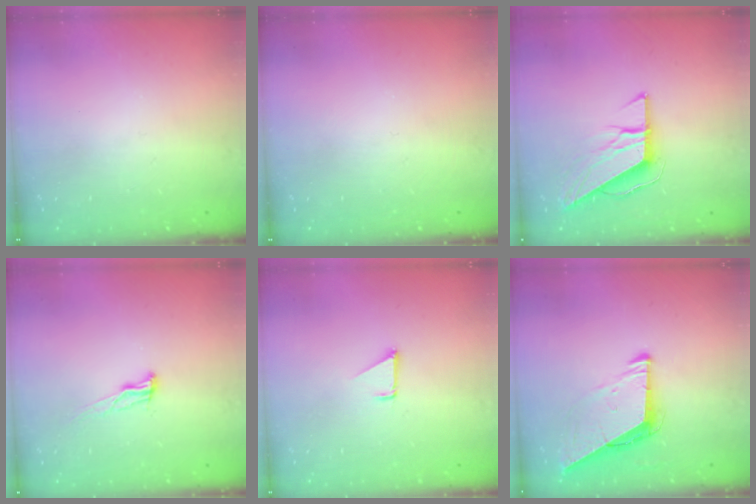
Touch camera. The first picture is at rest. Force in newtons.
{"total": 0.0}
{"total": 9.1, "press": 9.1, "slide": 0.7}
{"total": 8.6, "press": 8.2, "slide": 2.5}
{"total": 1.5, "press": 1.5, "slide": 0.1}
{"total": 7.1, "press": 7.1, "slide": 0.5}